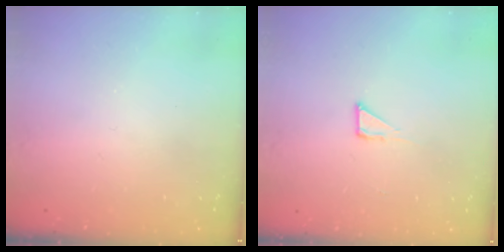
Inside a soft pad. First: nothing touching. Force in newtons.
{"total": 2.7, "press": 2.7, "slide": 0.2}